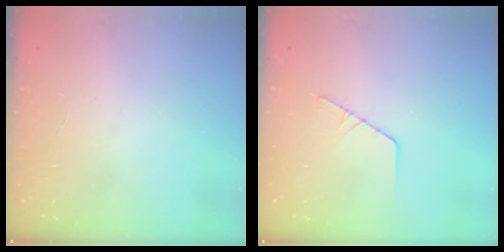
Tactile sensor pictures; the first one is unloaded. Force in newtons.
{"total": 2.6, "press": 2.6, "slide": 0.3}